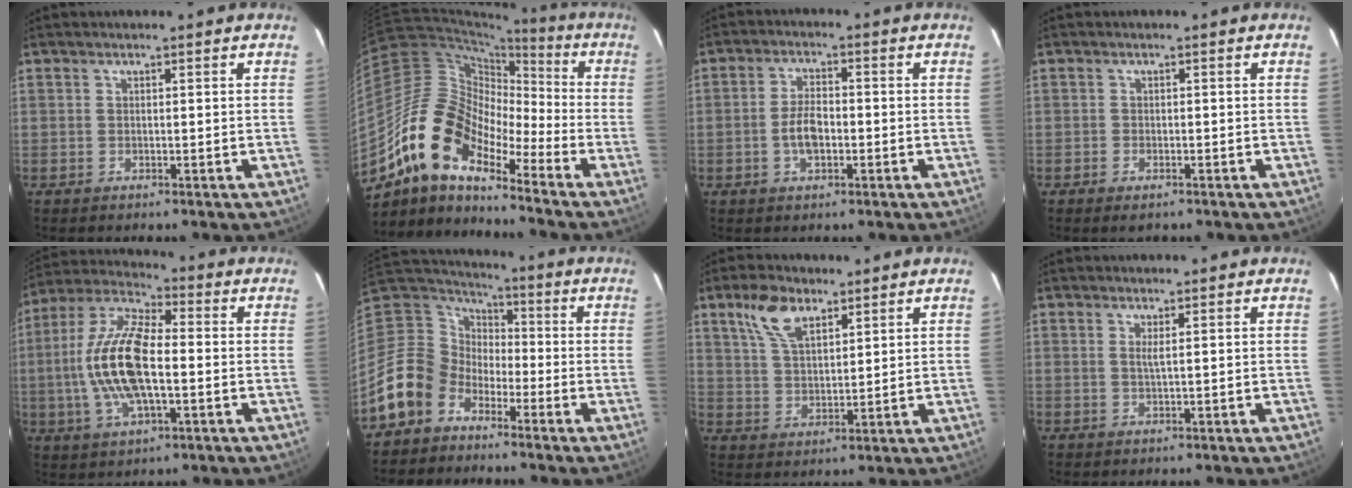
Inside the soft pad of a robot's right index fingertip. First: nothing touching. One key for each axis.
{"total": 15.2, "fx": -10.7, "fy": 6.2, "fz": 8.8, "tx": -0.144, "ty": 0.006, "tz": -0.220}
{"total": 5.4, "fx": -1.4, "fy": 2.8, "fz": 4.4, "tx": -0.089, "ty": 0.005, "tz": -0.022}
{"total": 1.9, "fx": -1.3, "fy": 1.0, "fz": 0.9, "tx": -0.019, "ty": -0.003, "tz": -0.023}
{"total": 16.3, "fx": -1.6, "fy": 6.5, "fz": 14.8, "tx": -0.306, "ty": 0.006, "tz": -0.037}
{"total": 11.8, "fx": -7.3, "fy": 8.8, "fz": 2.7, "tx": -0.079, "ty": 0.027, "tz": -0.149}
{"total": 8.1, "fx": 4.9, "fy": 3.9, "fz": 5.2, "tx": -0.102, "ty": 0.015, "tz": 0.096}
{"total": 1.3, "fx": 0.4, "fy": -0.2, "fz": 1.2, "tx": -0.024, "ty": -0.002, "tz": 0.007}